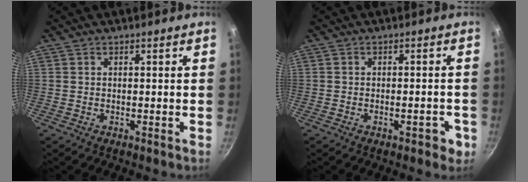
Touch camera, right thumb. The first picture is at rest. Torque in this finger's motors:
{"motor_torque": [-0.22, 0.34, -0.24, -0.08, -0.02]}